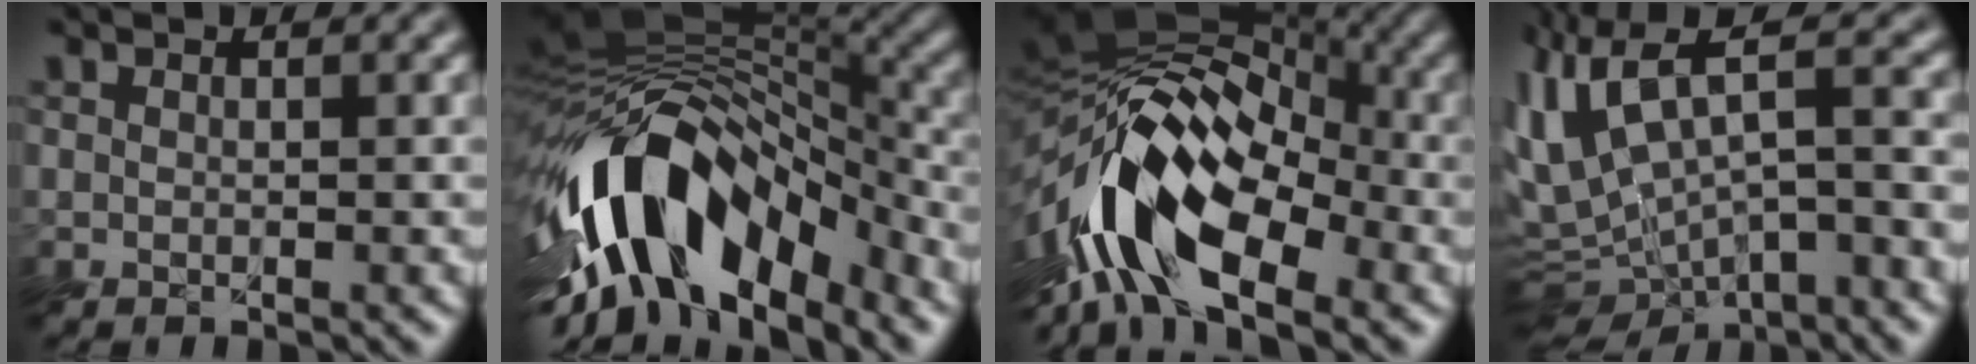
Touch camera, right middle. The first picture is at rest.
{"total": 12.9, "force": [-7.0, 6.2, 9.0], "torque": [-0.146, 0.020, -0.131]}
{"total": 13.7, "force": [-6.0, 6.8, 10.2], "torque": [-0.172, 0.009, -0.123]}
{"total": 8.4, "force": [-1.5, 4.1, 7.2], "torque": [-0.149, 0.001, -0.022]}